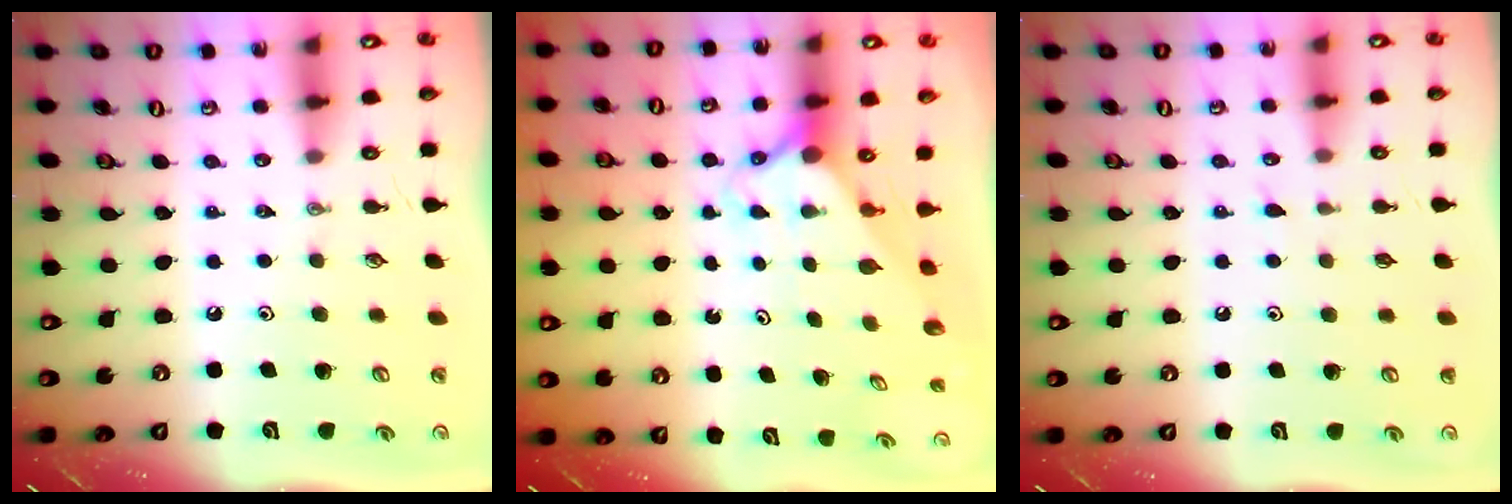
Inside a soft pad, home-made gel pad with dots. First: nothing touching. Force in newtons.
{"total": 2.1, "press": 2.1, "slide": 0.2}
{"total": 6.8, "press": 6.7, "slide": 0.6}